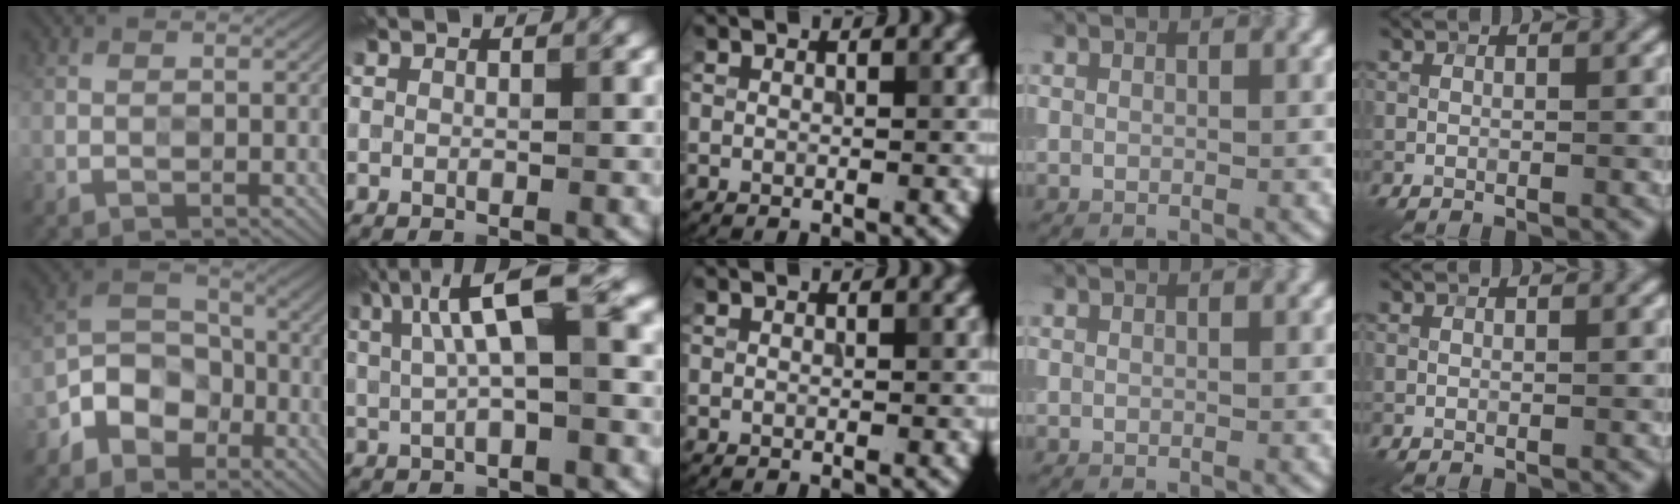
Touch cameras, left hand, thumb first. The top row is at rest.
{"thumb": {"total": 7.6, "force": [-4.4, 5.4, 3.2], "torque": [-0.059, 0.000, -0.102]}, "index": {"total": 7.5, "force": [2.1, 1.9, 7.0], "torque": [-0.119, 0.017, 0.031]}}